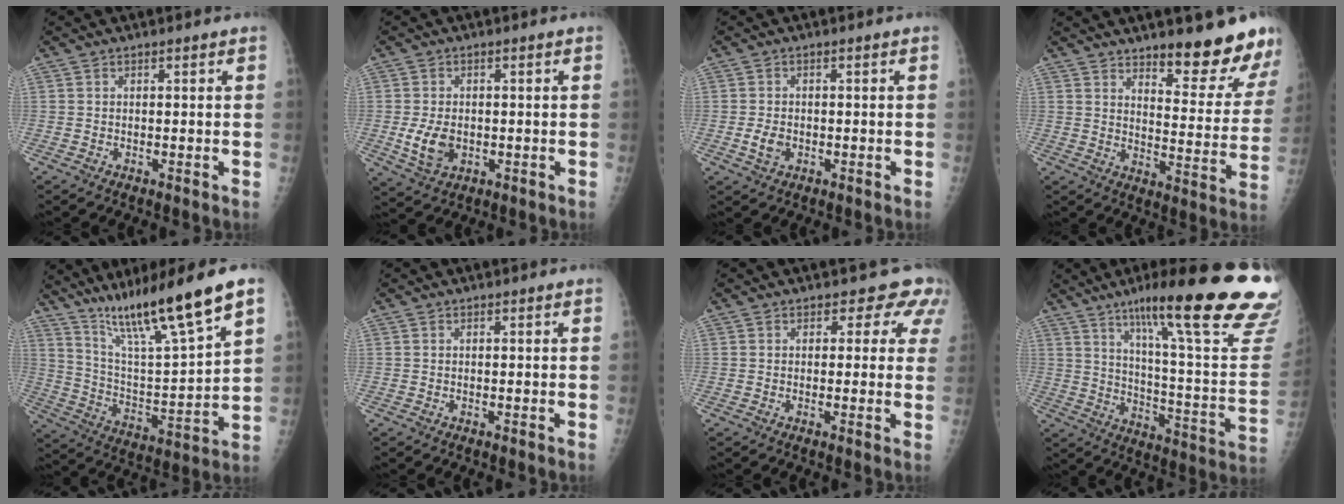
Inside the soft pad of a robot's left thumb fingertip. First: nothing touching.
{"total": 6.0, "force": [-0.9, 4.1, 4.3], "torque": [-0.074, -0.005, -0.008]}
{"total": 3.0, "force": [-0.8, 2.1, 2.0], "torque": [-0.036, 0.001, -0.013]}
{"total": 15.8, "force": [12.2, 3.8, 9.3], "torque": [-0.081, -0.097, 0.167]}
{"total": 19.6, "force": [13.7, 1.2, 13.9], "torque": [-0.219, -0.064, 0.247]}
{"total": 0.0}
{"total": 5.1, "force": [3.6, 3.3, 1.4], "torque": [0.021, -0.014, 0.019]}
{"total": 31.7, "force": [20.2, 4.6, 24.0], "torque": [-0.277, -0.073, 0.286]}